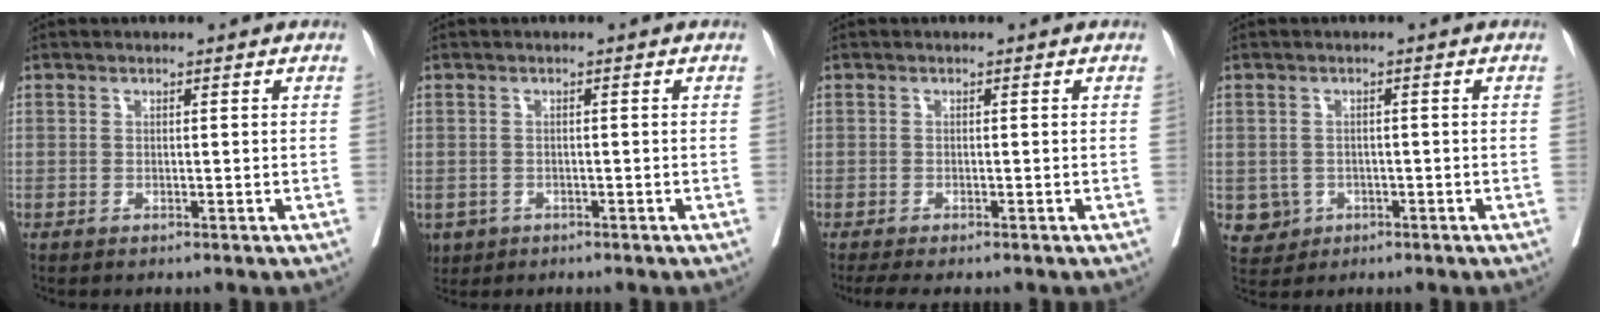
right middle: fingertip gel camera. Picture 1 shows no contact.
{"total": 3.6, "force": [-2.0, 2.9, 0.8], "torque": [-0.013, 0.000, -0.030]}
{"total": 4.0, "force": [-3.3, 0.8, 2.1], "torque": [-0.028, -0.011, -0.051]}
{"total": 3.8, "force": [-1.2, 3.6, 0.5], "torque": [-0.004, 0.005, -0.013]}